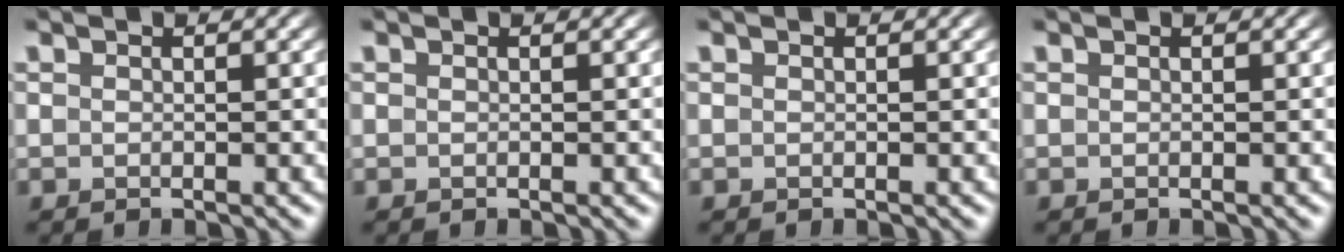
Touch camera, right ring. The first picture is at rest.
{"total": 0.0}
{"total": 0.0}
{"total": 0.0}